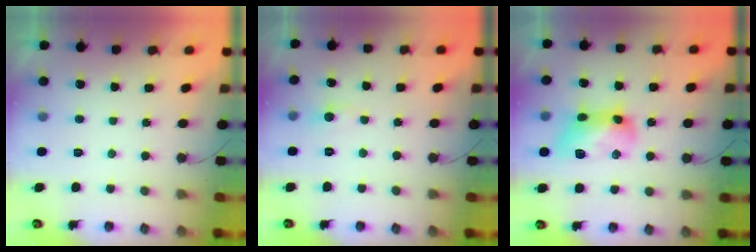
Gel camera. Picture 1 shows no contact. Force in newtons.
{"total": 4.6, "press": 4.6, "slide": 0.6}
{"total": 13.4, "press": 13.4, "slide": 0.7}